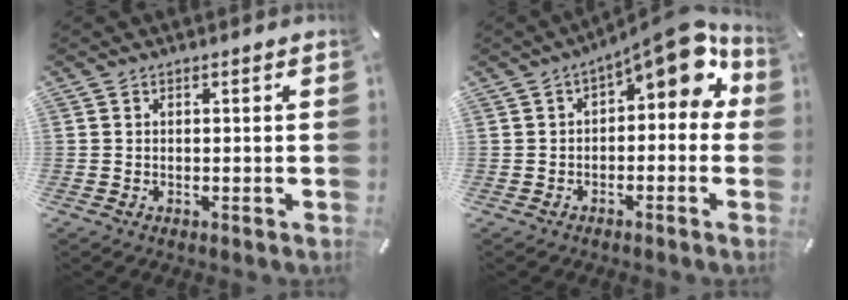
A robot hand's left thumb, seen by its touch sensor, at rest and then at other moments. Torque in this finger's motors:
{"motor_torque": [0.15, 1.22, 0.74, 0.46, 0.12]}